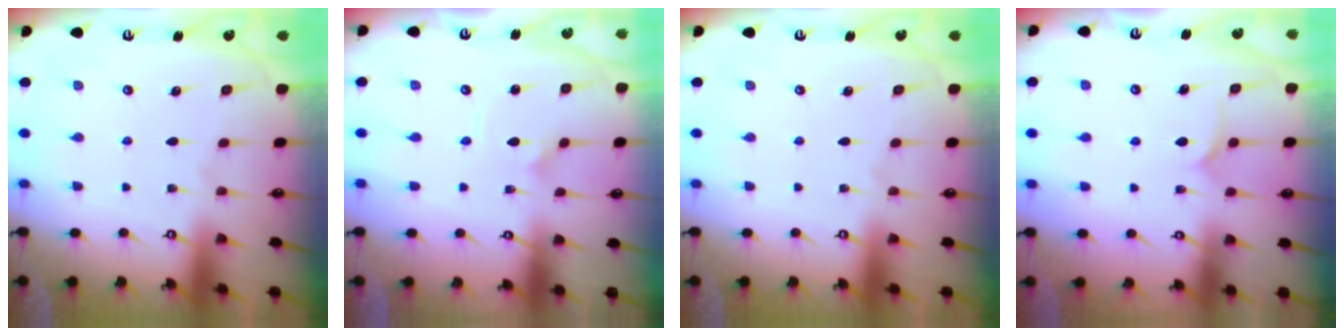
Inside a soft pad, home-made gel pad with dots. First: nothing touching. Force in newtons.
{"total": 2.1, "press": 2.1, "slide": 0.0}
{"total": 0.0}
{"total": 6.5, "press": 6.5, "slide": 0.3}